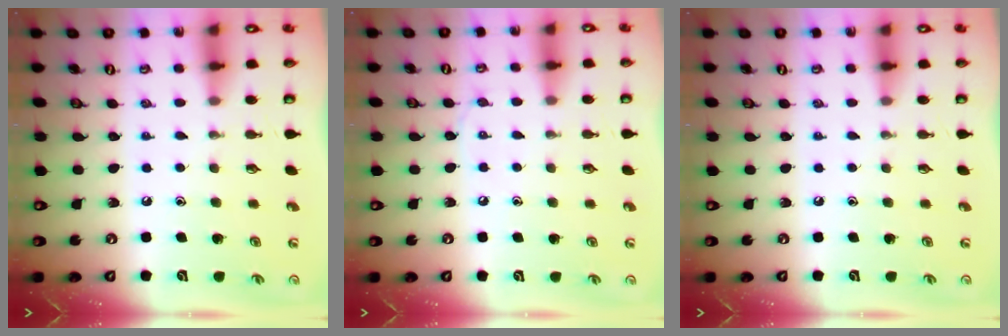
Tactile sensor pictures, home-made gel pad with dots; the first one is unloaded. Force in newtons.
{"total": 4.6, "press": 4.5, "slide": 0.6}
{"total": 0.0}